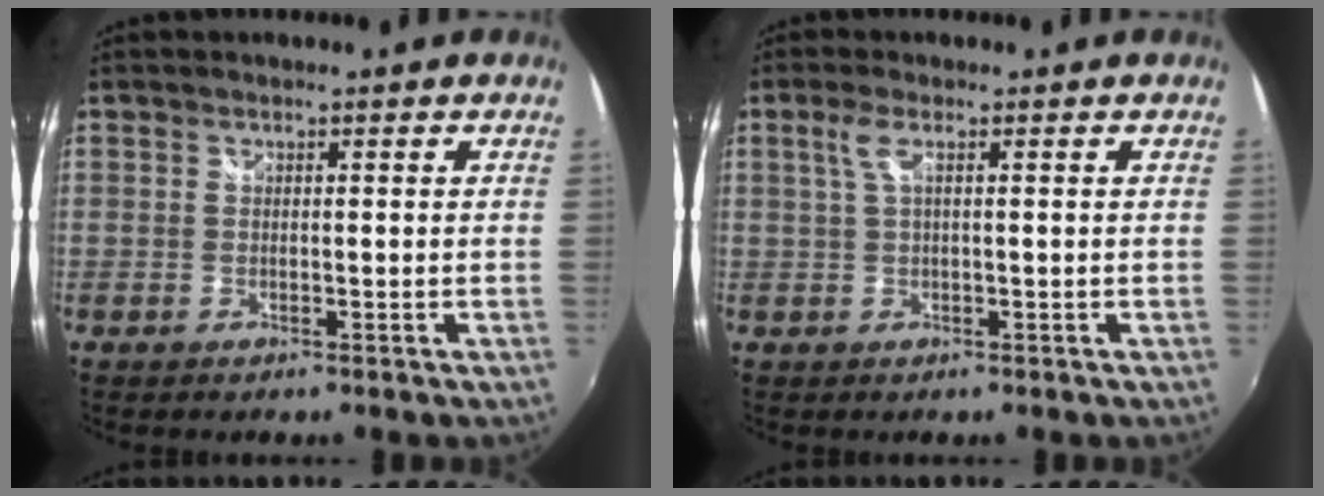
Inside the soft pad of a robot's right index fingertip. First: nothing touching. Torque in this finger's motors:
{"motor_torque": [0.25, -0.04, 0.22, 0.06]}